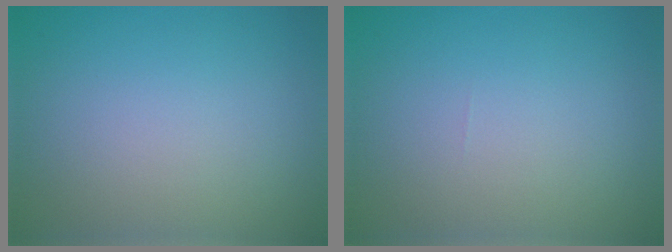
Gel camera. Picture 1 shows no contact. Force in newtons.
{"total": 0.0}